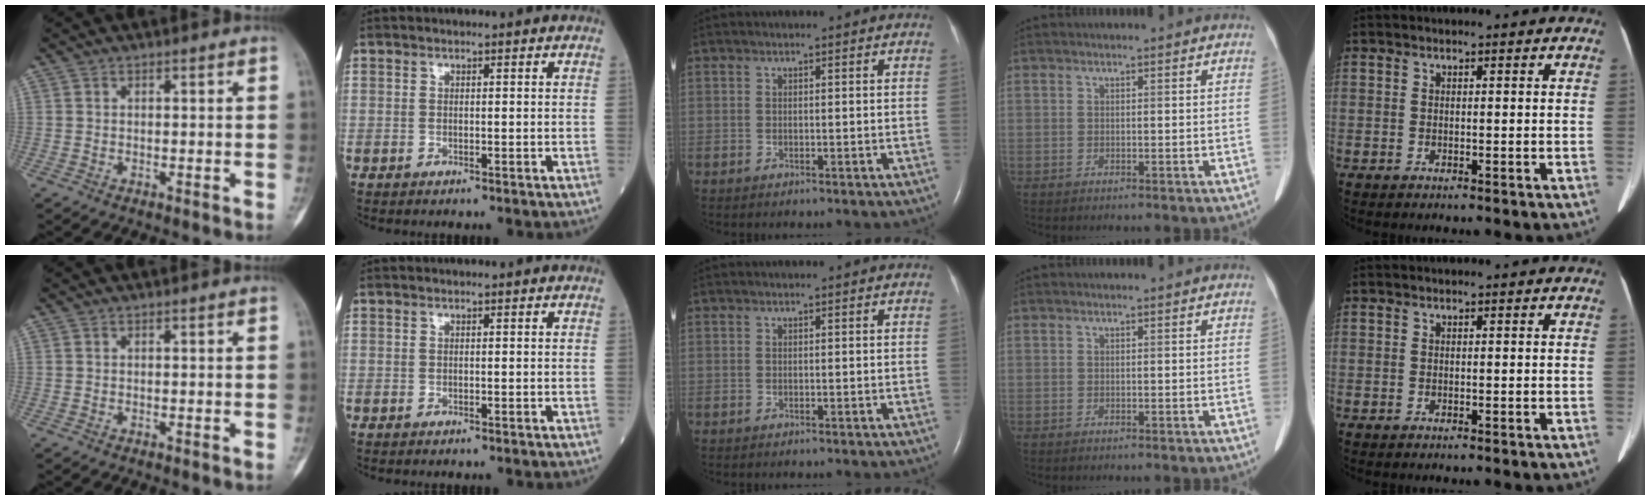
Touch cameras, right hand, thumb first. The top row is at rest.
{}